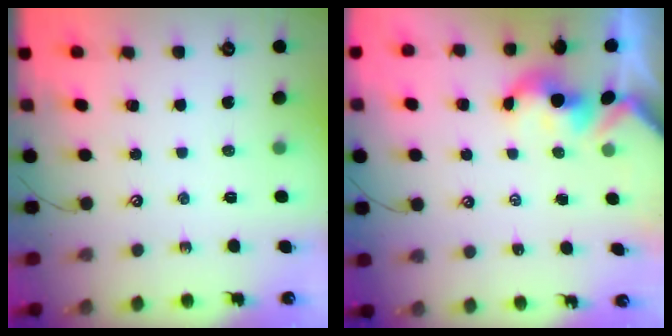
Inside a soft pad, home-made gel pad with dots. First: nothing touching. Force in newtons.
{"total": 1.6, "press": 1.6, "slide": 0.2}